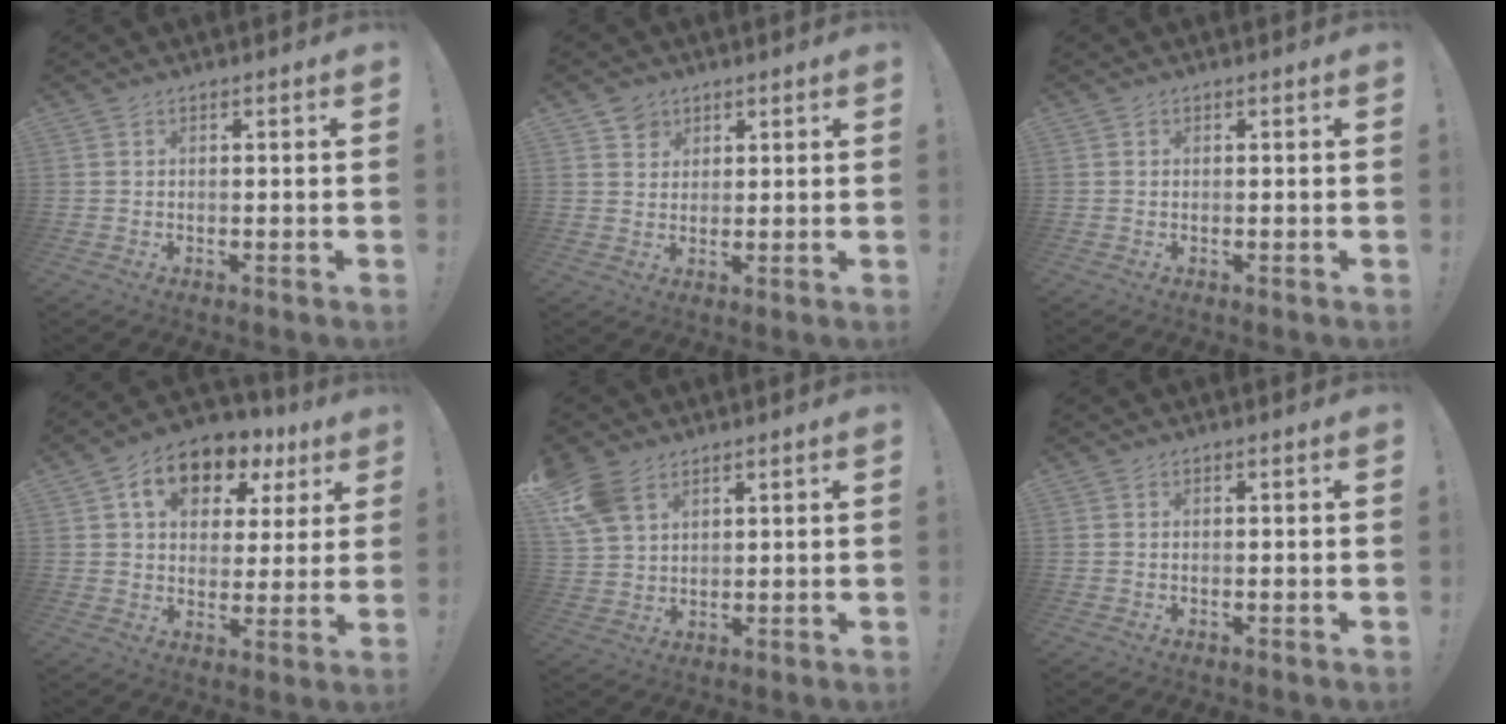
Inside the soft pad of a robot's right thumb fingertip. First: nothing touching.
{"total": 4.4, "force": [2.7, 3.5, 0.4], "torque": [-0.002, -0.015, 0.050]}
{"total": 0.0}
{"total": 12.3, "force": [5.8, 8.5, 6.7], "torque": [-0.105, -0.022, 0.108]}
{"total": 9.2, "force": [5.4, 5.8, 4.7], "torque": [-0.096, -0.016, 0.110]}
{"total": 0.0}